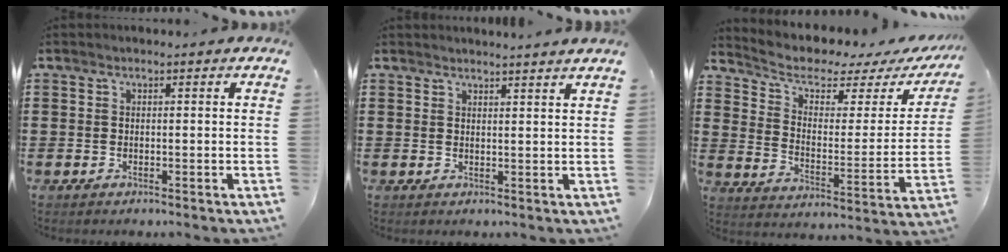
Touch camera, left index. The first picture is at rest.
{"total": 1.9, "force": [1.8, -0.5, 0.1], "torque": [-0.006, -0.003, 0.036]}
{"total": 4.9, "force": [3.5, 2.0, 2.8], "torque": [-0.078, -0.025, 0.055]}